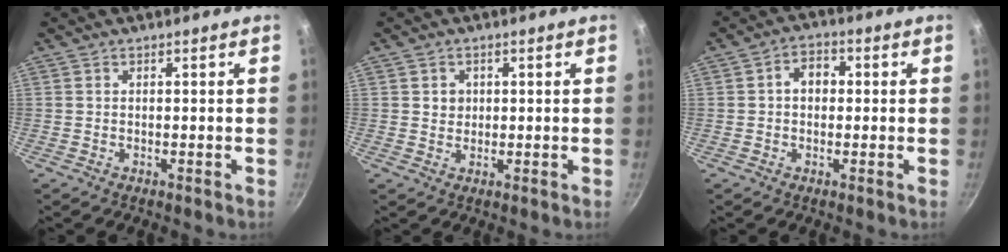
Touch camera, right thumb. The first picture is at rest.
{"total": 2.3, "force": [0.5, 2.1, 0.7], "torque": [-0.001, 0.002, 0.007]}
{"total": 4.7, "force": [0.4, 3.6, 3.0], "torque": [-0.021, 0.013, -0.003]}